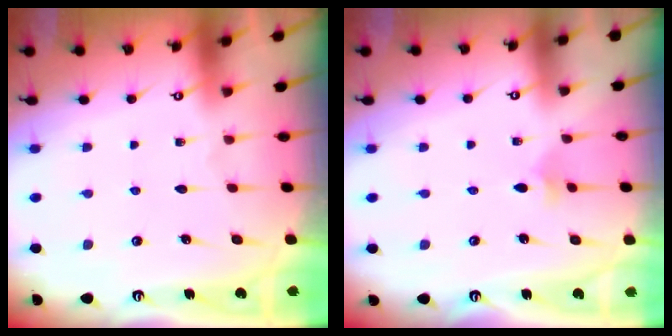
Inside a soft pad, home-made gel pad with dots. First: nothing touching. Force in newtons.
{"total": 2.4, "press": 2.3, "slide": 0.6}